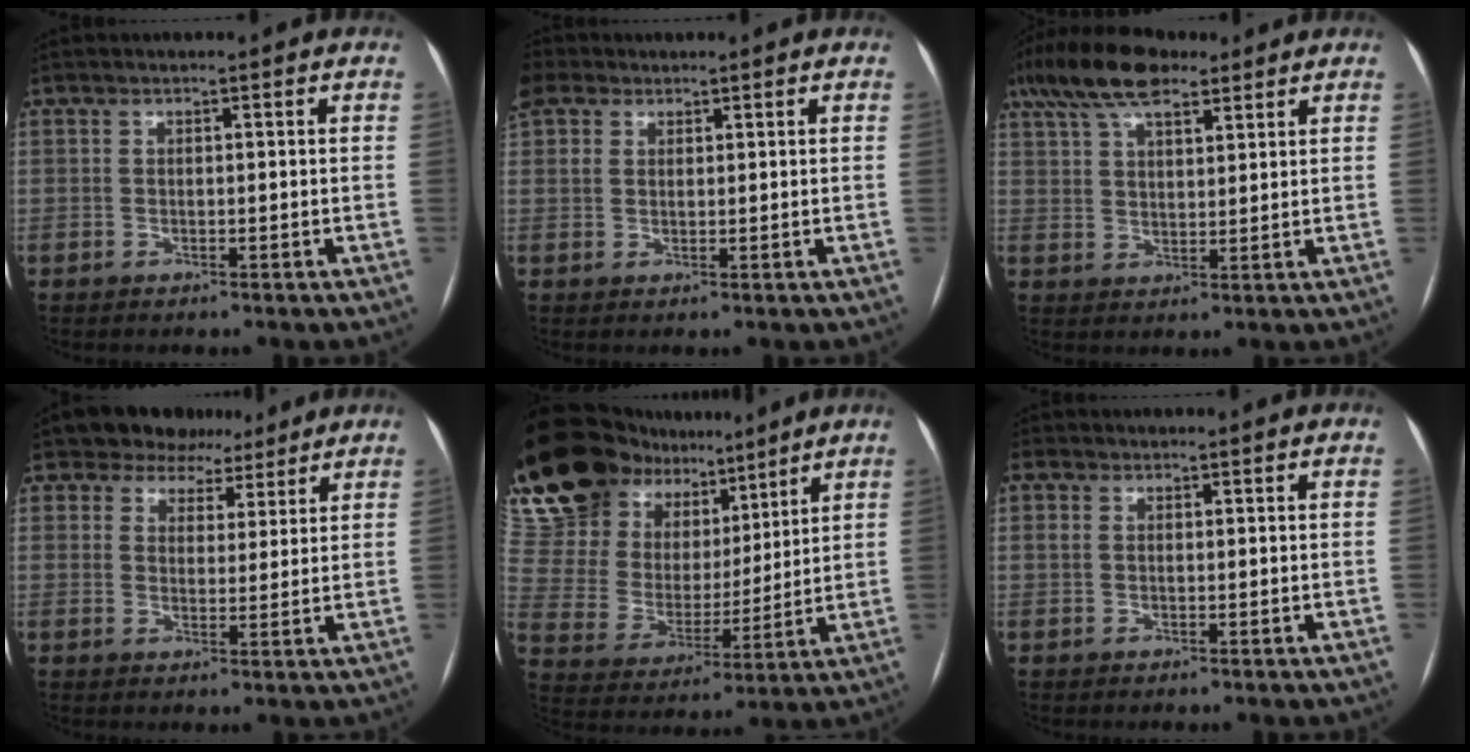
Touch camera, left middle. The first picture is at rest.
{"total": 3.5, "force": [2.4, 2.2, 1.1], "torque": [-0.040, 0.018, 0.058]}
{"total": 12.3, "force": [8.5, 4.5, 7.7], "torque": [-0.160, 0.039, 0.154]}
{"total": 7.6, "force": [6.0, 4.7, 0.7], "torque": [0.001, 0.012, 0.078]}
{"total": 20.6, "force": [15.9, 9.6, 8.7], "torque": [-0.188, 0.046, 0.290]}
{"total": 0.7, "force": [-0.5, -0.4, -0.2], "torque": [-0.006, 0.000, -0.004]}